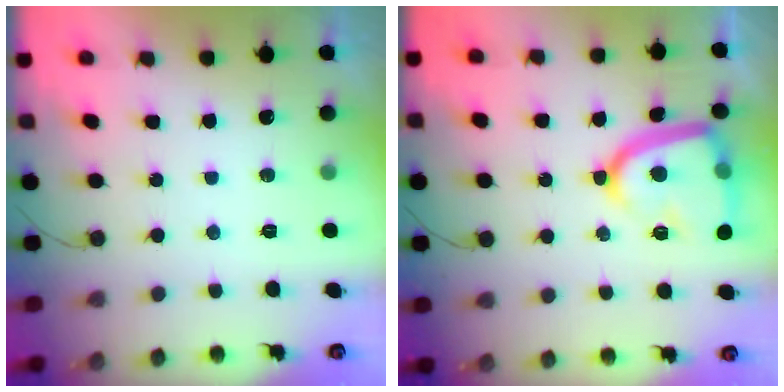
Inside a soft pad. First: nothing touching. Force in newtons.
{"total": 17.0, "press": 16.9, "slide": 1.2}